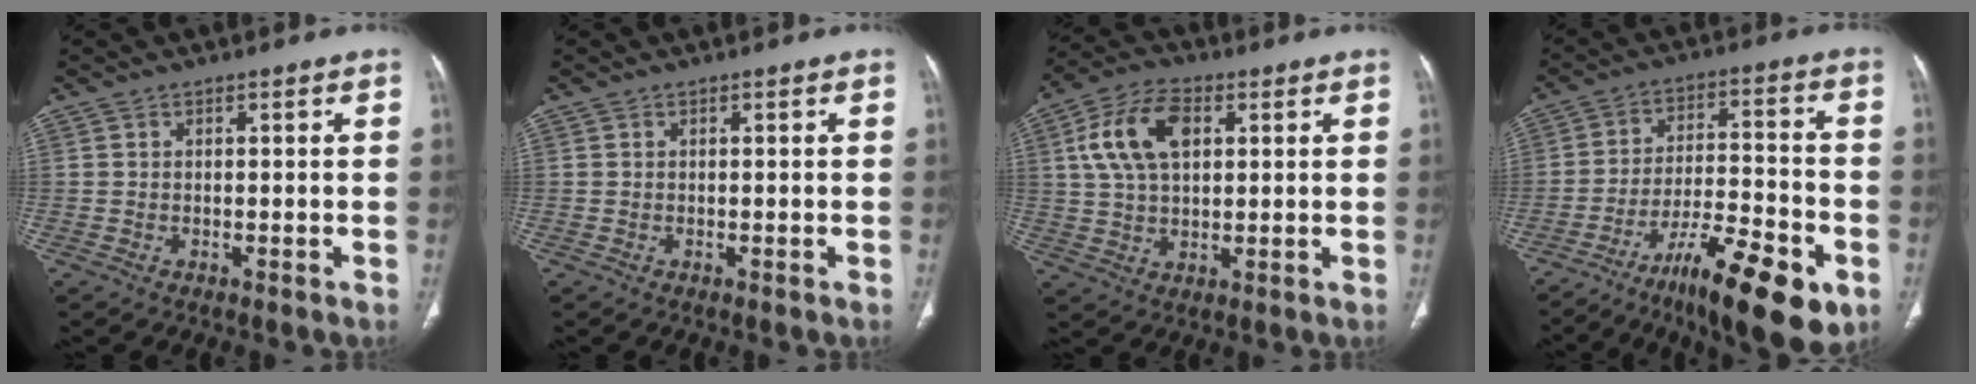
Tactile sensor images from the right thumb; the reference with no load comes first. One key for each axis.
{"total": 0.0}
{"total": 12.2, "fx": 3.4, "fy": 7.2, "fz": 9.2, "tx": -0.171, "ty": 0.009, "tz": 0.062}
{"total": 17.5, "fx": -9.4, "fy": 5.0, "fz": 13.9, "tx": -0.210, "ty": 0.056, "tz": -0.147}